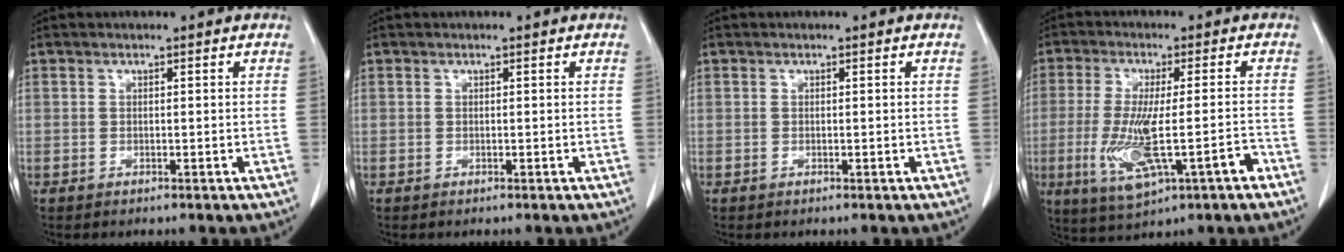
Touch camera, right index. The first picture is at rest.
{"total": 0.0}
{"total": 0.0}
{"total": 11.1, "force": [-3.9, 2.0, 10.2], "torque": [-0.194, -0.010, -0.057]}